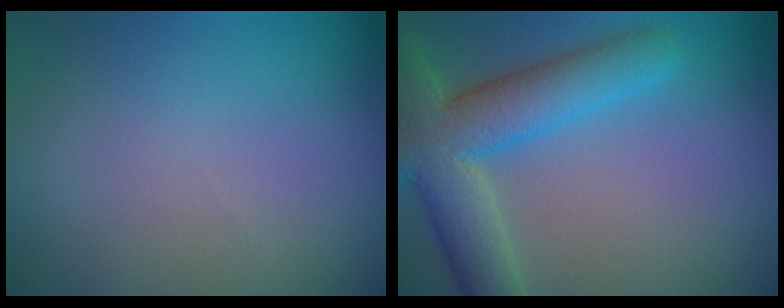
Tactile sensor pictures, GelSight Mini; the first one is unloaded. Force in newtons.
{"total": 7.5, "press": 7.5, "slide": 0.4}